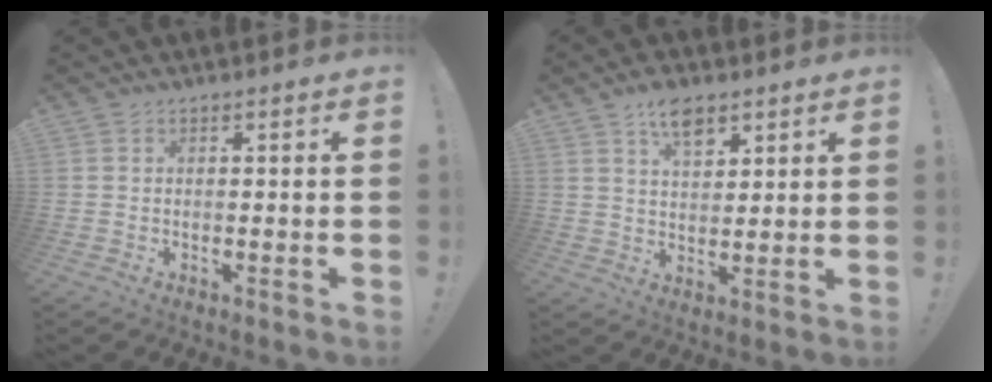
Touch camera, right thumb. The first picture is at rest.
{"total": 8.0, "force": [4.9, 4.2, 4.8], "torque": [-0.066, -0.020, 0.086]}